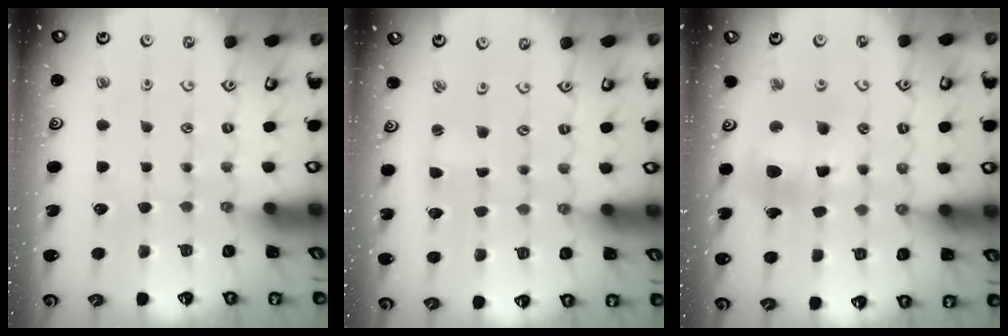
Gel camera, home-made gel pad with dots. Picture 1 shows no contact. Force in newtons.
{"total": 0.0}
{"total": 11.7, "press": 11.5, "slide": 1.8}